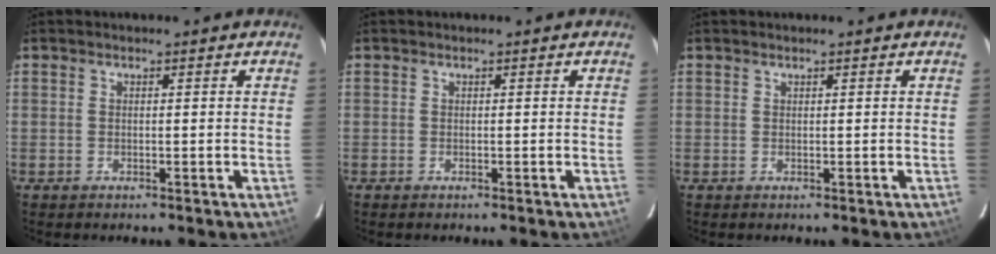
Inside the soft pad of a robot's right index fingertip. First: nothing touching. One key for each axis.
{"total": 0.0}
{"total": 0.0}